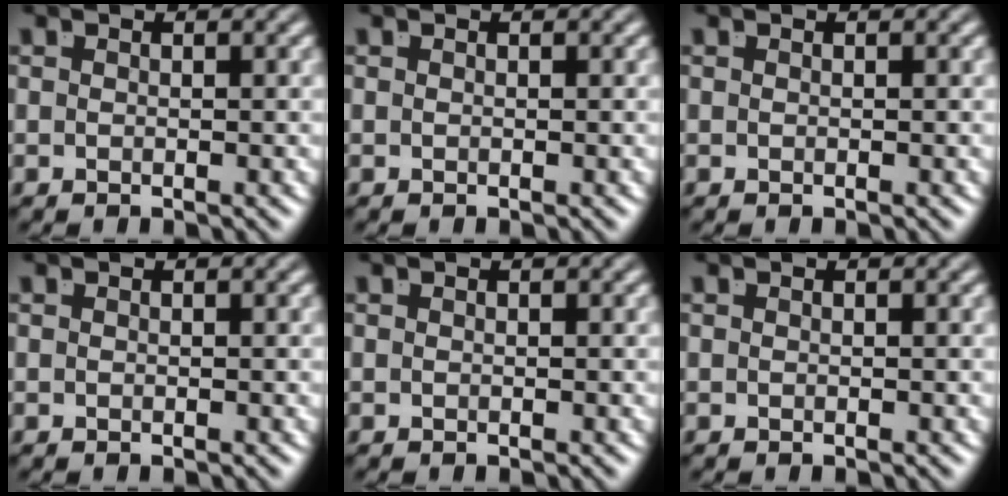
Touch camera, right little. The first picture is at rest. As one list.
[{"total": 0.0}, {"total": 0.0}, {"total": 0.0}, {"total": 0.0}, {"total": 0.0}]